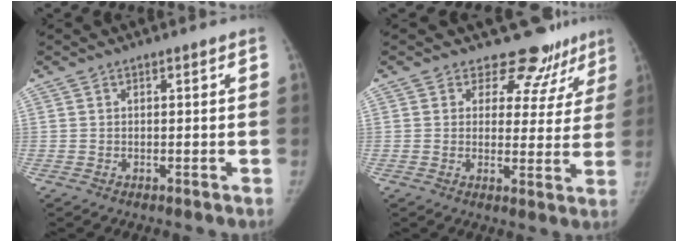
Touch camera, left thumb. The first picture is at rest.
{"total": 10.8, "force": [9.2, 5.7, 0.5], "torque": [0.049, -0.057, 0.088]}